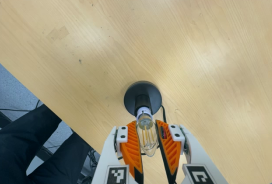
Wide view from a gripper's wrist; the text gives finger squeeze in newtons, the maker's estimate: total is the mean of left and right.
{"total": 13.0, "left": 13.1, "right": 12.9}